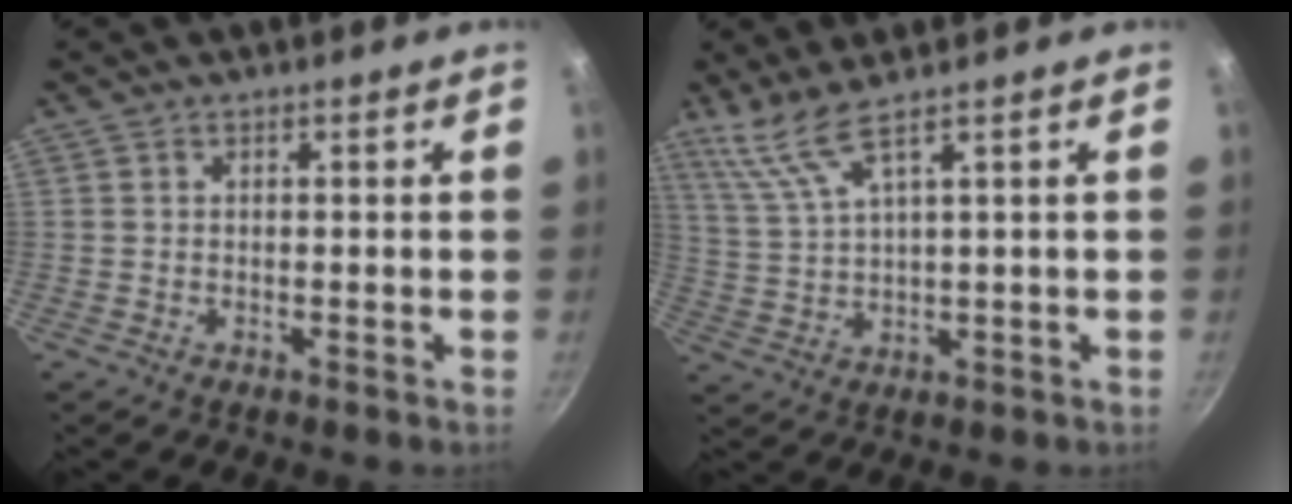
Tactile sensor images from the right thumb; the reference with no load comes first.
{"total": 5.6, "force": [4.0, -0.2, 4.0], "torque": [-0.095, -0.022, 0.098]}